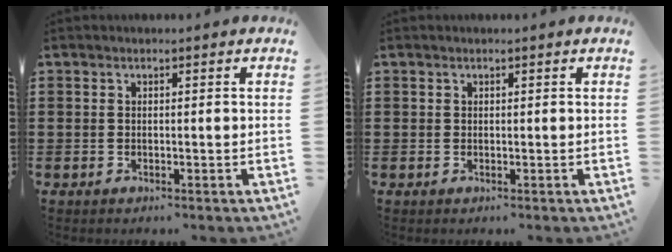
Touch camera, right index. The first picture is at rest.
{"total": 0.0}